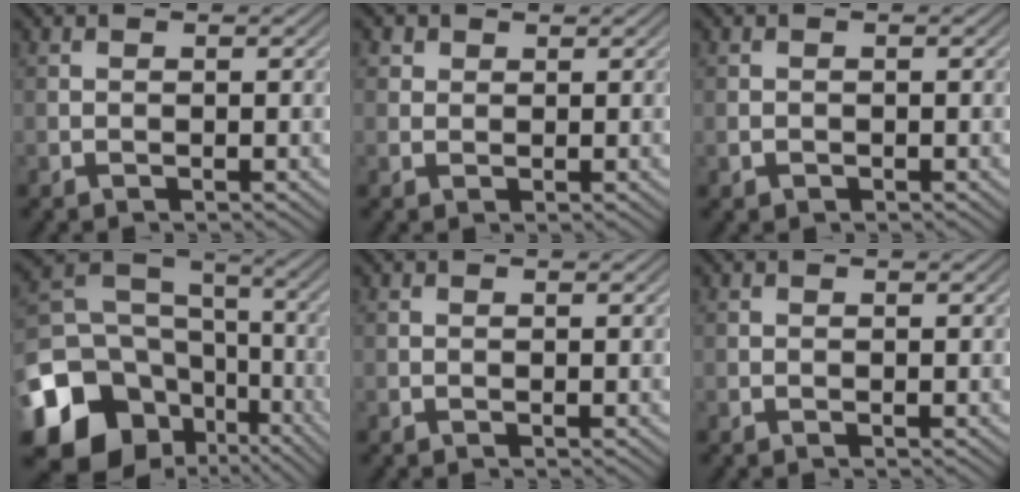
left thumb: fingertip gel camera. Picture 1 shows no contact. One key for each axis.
{"total": 2.0, "fx": 1.1, "fy": 1.6, "fz": 0.6, "tx": -0.017, "ty": -0.004, "tz": 0.022}
{"total": 0.9, "fx": -0.3, "fy": 0.8, "fz": 0.3, "tx": -0.006, "ty": -0.005, "tz": -0.008}
{"total": 18.0, "fx": -8.3, "fy": 14.0, "fz": 7.8, "tx": -0.223, "ty": -0.041, "tz": -0.134}
{"total": 0.0}
{"total": 0.0}